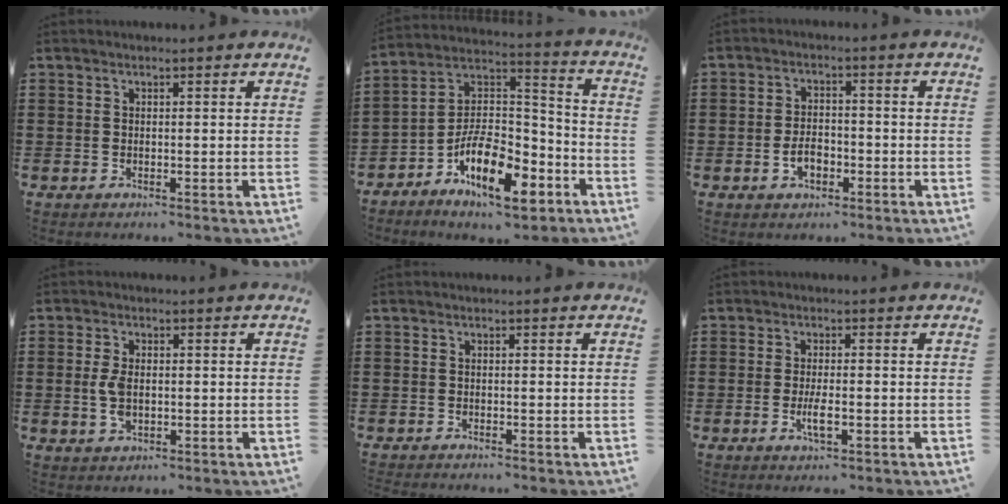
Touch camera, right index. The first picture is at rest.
{"total": 13.3, "force": [-7.9, 5.9, 9.0], "torque": [-0.167, 0.028, -0.144]}
{"total": 3.7, "force": [-1.3, 2.4, 2.5], "torque": [-0.039, 0.003, -0.026]}
{"total": 3.8, "force": [-0.2, 2.0, 3.2], "torque": [-0.076, -0.002, -0.008]}
{"total": 0.7, "force": [-0.7, -0.1, 0.0], "torque": [-0.001, -0.002, -0.014]}
{"total": 3.5, "force": [-1.1, 0.8, 3.2], "torque": [-0.069, -0.007, -0.023]}